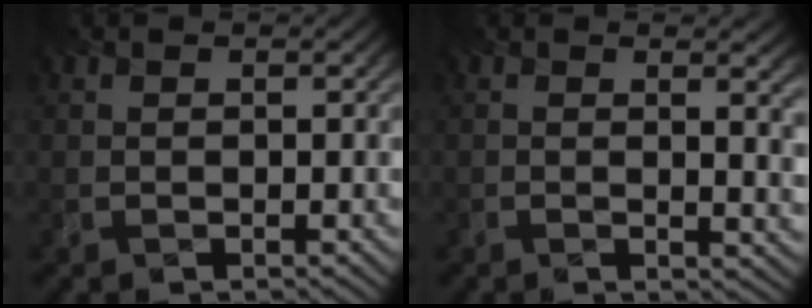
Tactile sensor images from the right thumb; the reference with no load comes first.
{"total": 5.7, "force": [2.4, 1.9, 4.8], "torque": [-0.047, 0.020, 0.014]}